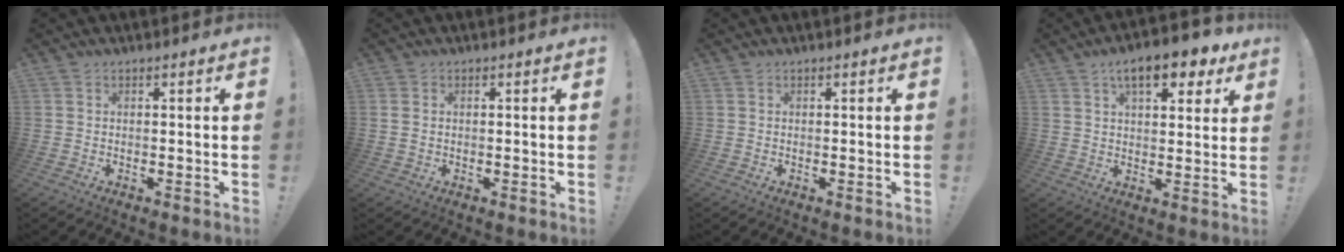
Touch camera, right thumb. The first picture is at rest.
{"total": 1.3, "force": [0.4, 1.1, 0.6], "torque": [-0.015, 0.005, 0.007]}
{"total": 0.0}
{"total": 11.4, "force": [6.4, 4.7, 8.2], "torque": [-0.111, -0.027, 0.106]}